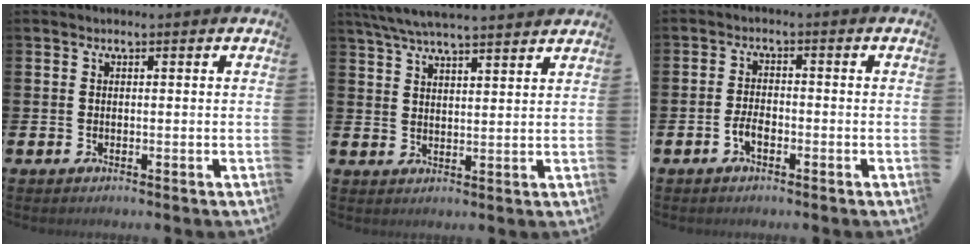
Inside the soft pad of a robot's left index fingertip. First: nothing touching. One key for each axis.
{"total": 5.9, "fx": 5.5, "fy": 0.3, "fz": 1.9, "tx": -0.054, "ty": -0.021, "tz": 0.101}
{"total": 2.4, "fx": -1.0, "fy": 1.2, "fz": 1.9, "tx": -0.030, "ty": 0.003, "tz": -0.021}